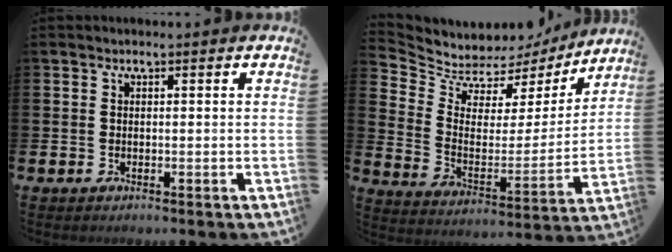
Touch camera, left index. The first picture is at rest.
{"total": 6.8, "force": [6.1, 3.1, 0.6], "torque": [-0.054, -0.051, 0.103]}